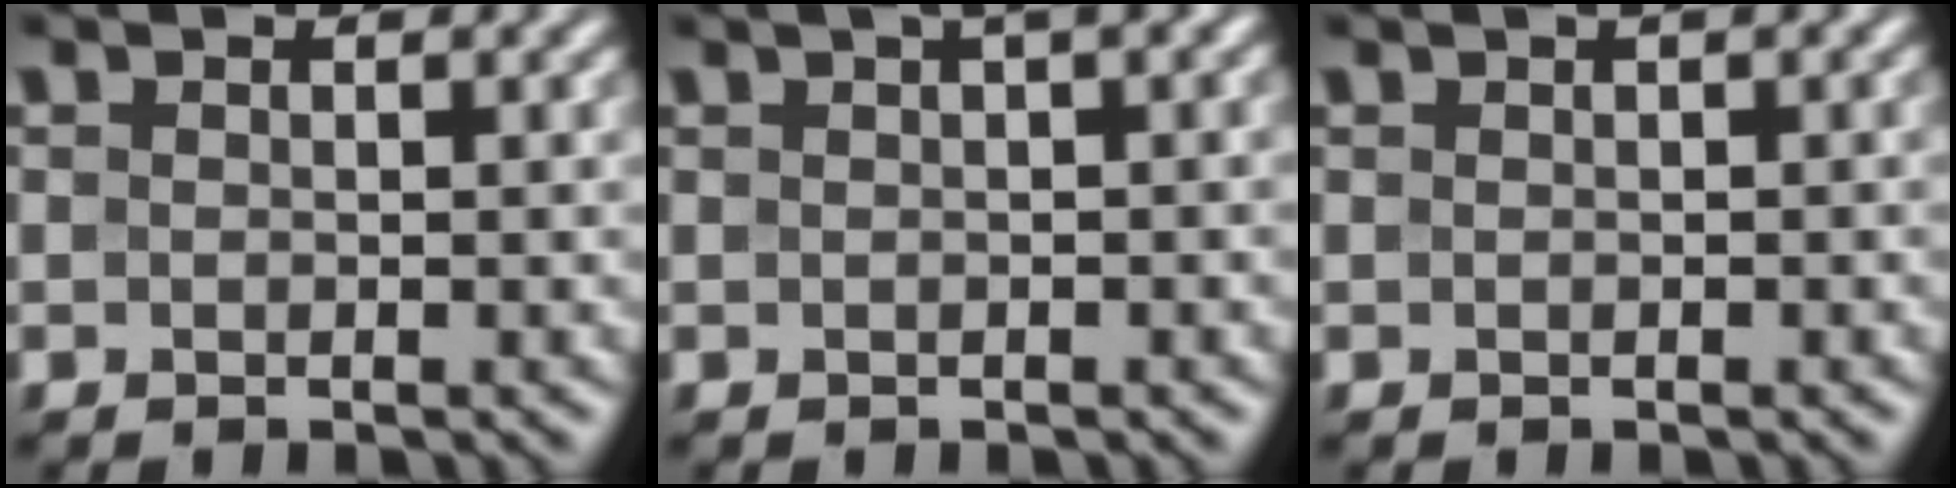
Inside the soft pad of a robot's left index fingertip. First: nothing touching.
{"total": 3.6, "force": [1.6, 0.9, 3.1], "torque": [-0.034, 0.018, 0.021]}
{"total": 1.7, "force": [0.7, 0.4, 1.6], "torque": [-0.017, 0.010, 0.006]}